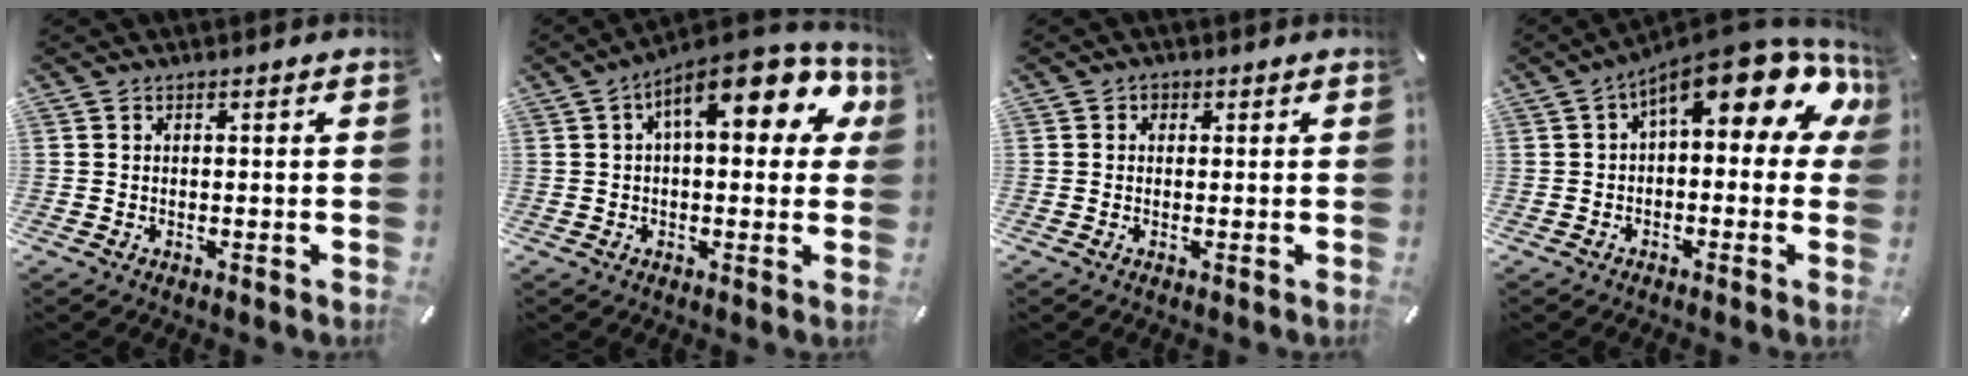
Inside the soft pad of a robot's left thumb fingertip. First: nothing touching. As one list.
[{"total": 15.6, "force": [5.7, 6.9, 12.9], "torque": [-0.171, -0.022, 0.089]}, {"total": 1.2, "force": [0.1, 1.1, 0.5], "torque": [-0.010, 0.008, -0.001]}, {"total": 16.7, "force": [7.9, 6.3, 13.3], "torque": [-0.196, -0.056, 0.130]}]